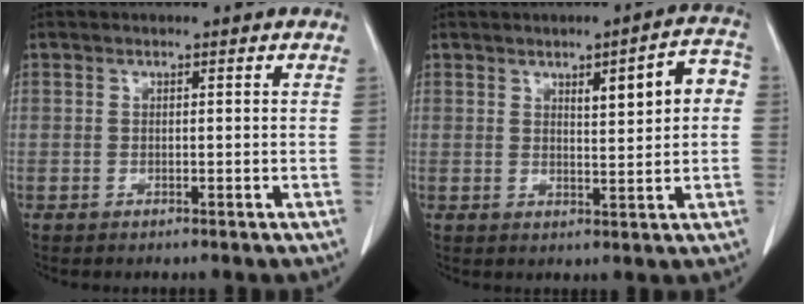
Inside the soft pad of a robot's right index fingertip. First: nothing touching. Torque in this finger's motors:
{"motor_torque": [0.23, 0.16, 0.14, 0.05]}